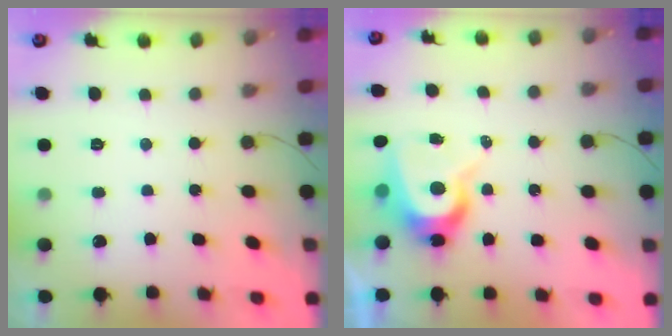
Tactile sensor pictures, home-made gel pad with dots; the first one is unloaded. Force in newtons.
{"total": 8.1, "press": 8.0, "slide": 0.4}